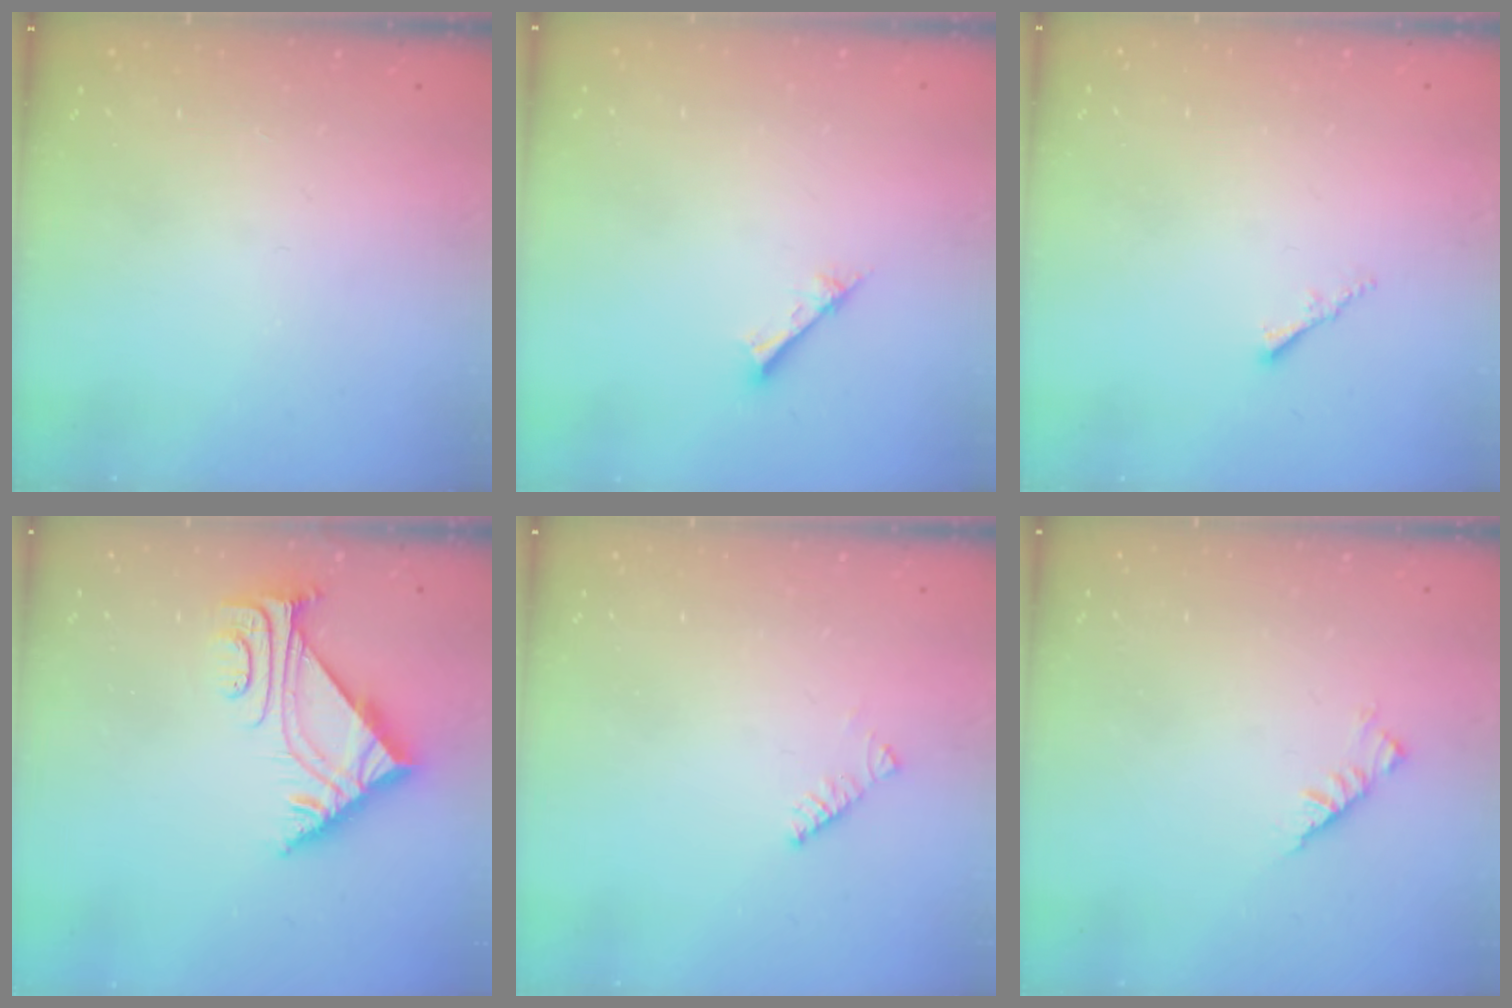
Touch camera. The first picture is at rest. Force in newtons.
{"total": 1.7, "press": 1.7, "slide": 0.2}
{"total": 1.2, "press": 1.1, "slide": 0.4}
{"total": 5.8, "press": 5.8, "slide": 0.5}
{"total": 2.6, "press": 2.6, "slide": 0.4}
{"total": 3.0, "press": 2.9, "slide": 0.8}